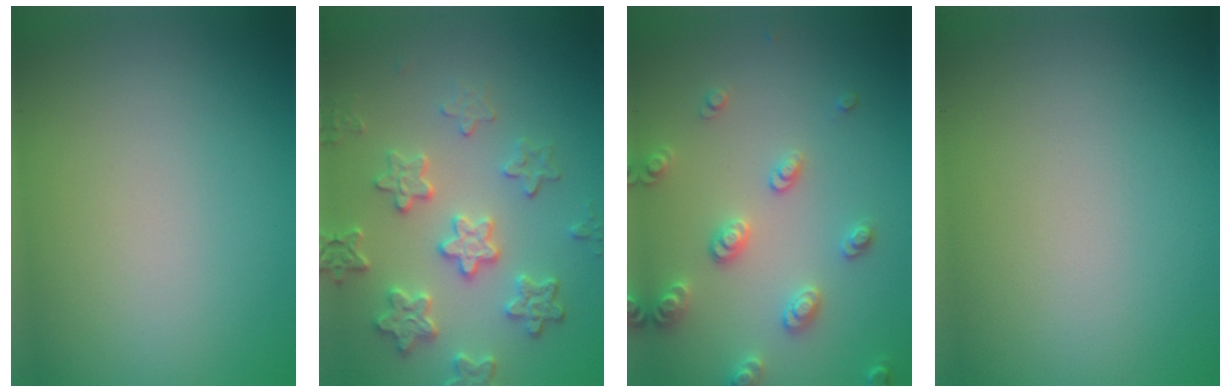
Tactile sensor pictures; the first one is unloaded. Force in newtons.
{"total": 4.8, "press": 4.0, "slide": 2.6}
{"total": 2.9, "press": 2.9, "slide": 0.5}
{"total": 0.0}